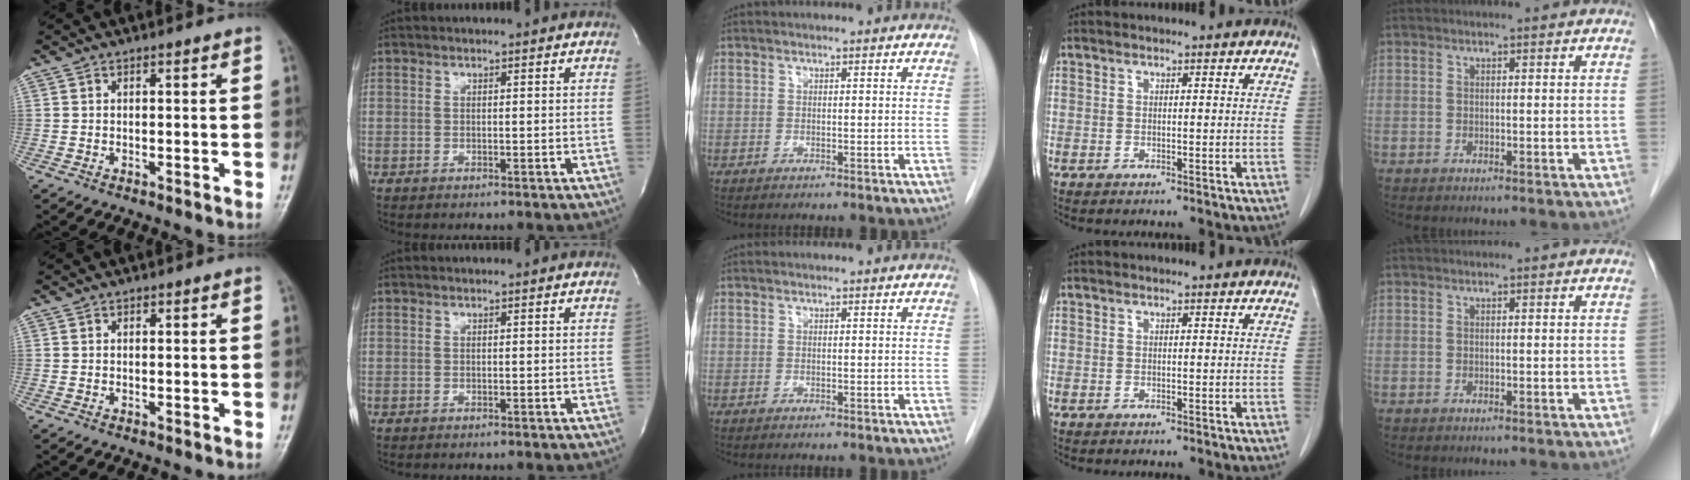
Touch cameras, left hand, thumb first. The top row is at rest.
{}